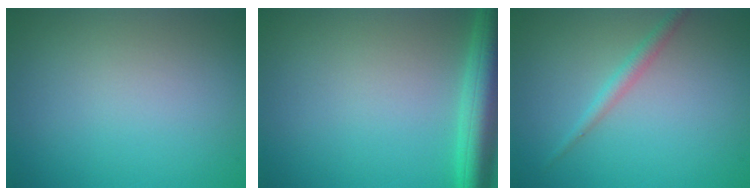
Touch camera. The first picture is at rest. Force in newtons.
{"total": 5.4, "press": 5.4, "slide": 0.4}
{"total": 1.5, "press": 1.5, "slide": 0.1}